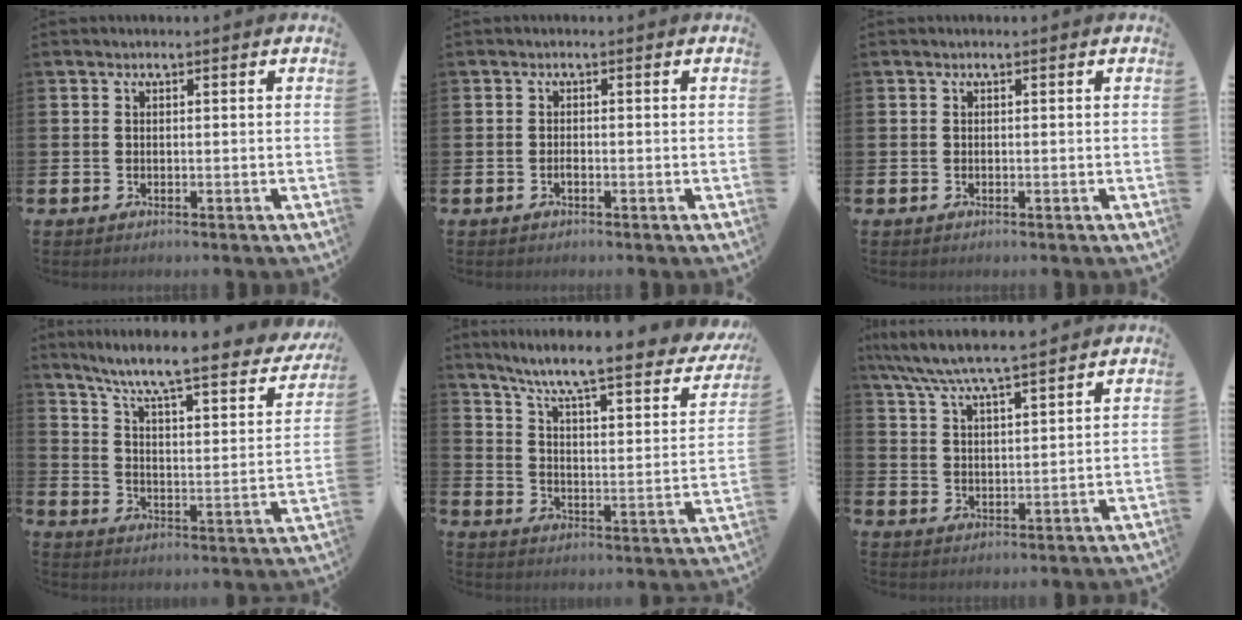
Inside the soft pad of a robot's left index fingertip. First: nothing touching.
{"total": 0.7, "force": [-0.4, 0.2, 0.5], "torque": [-0.004, -0.005, -0.009]}
{"total": 0.0}
{"total": 8.1, "force": [6.6, 1.0, 4.5], "torque": [-0.111, -0.054, 0.101]}
{"total": 8.1, "force": [6.6, 1.0, 4.6], "torque": [-0.111, -0.054, 0.101]}
{"total": 6.9, "force": [6.6, 0.3, 2.2], "torque": [-0.065, -0.033, 0.117]}